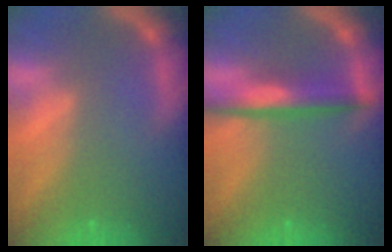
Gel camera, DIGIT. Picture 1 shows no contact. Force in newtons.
{"total": 4.5}